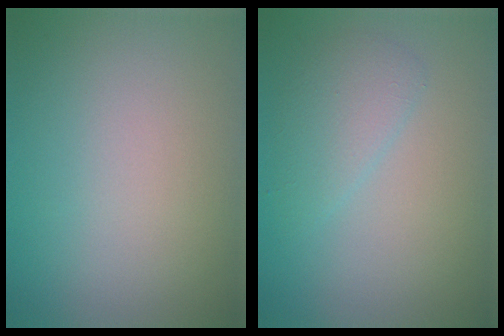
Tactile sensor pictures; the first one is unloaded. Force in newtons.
{"total": 2.2, "press": 2.2, "slide": 0.1}